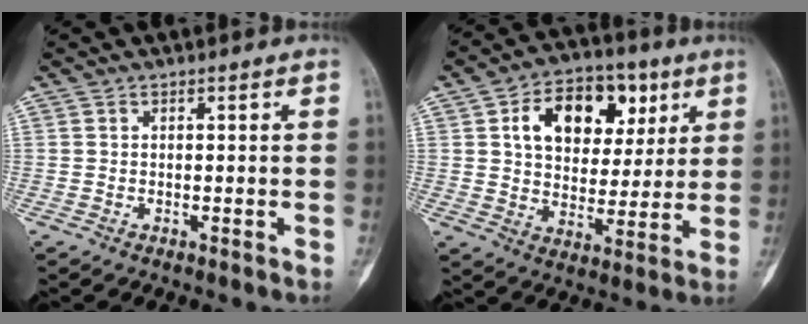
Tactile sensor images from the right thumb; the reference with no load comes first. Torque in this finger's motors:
{"motor_torque": [-1.27, 2.16, 0.26, 0.09, 0.28]}